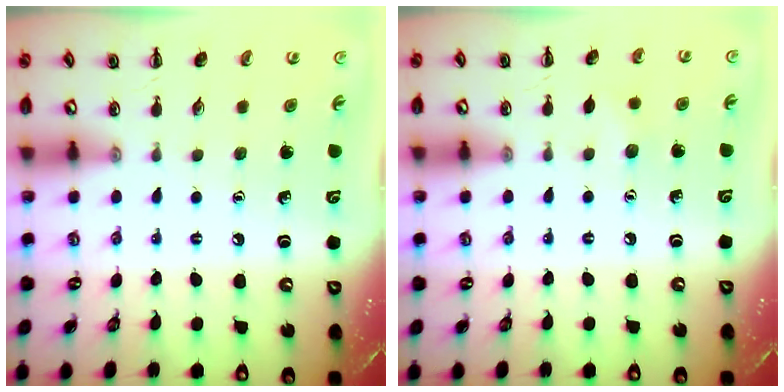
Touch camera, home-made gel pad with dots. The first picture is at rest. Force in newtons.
{"total": 4.5, "press": 4.4, "slide": 1.0}